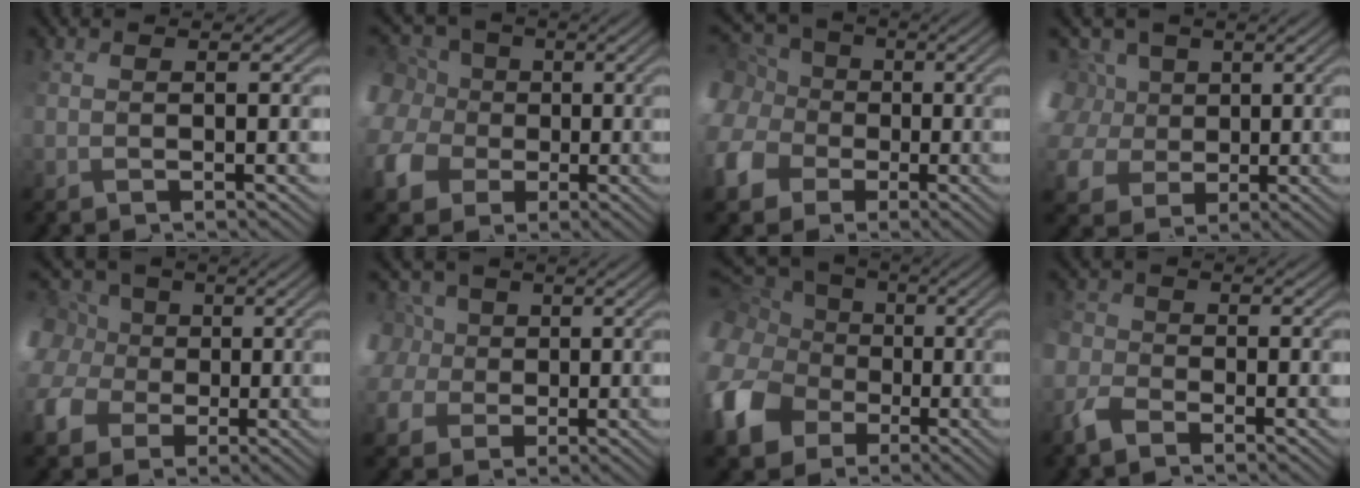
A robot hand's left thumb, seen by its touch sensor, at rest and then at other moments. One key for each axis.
{"total": 9.0, "fx": 1.4, "fy": 7.9, "fz": 4.1, "tx": -0.146, "ty": 0.022, "tz": 0.025}
{"total": 12.9, "fx": 1.6, "fy": 11.4, "fz": 5.8, "tx": -0.204, "ty": 0.015, "tz": 0.009}
{"total": 14.8, "fx": 4.4, "fy": 12.0, "fz": 7.5, "tx": -0.225, "ty": 0.033, "tz": 0.061}
{"total": 8.1, "fx": 1.4, "fy": 7.0, "fz": 3.8, "tx": -0.136, "ty": 0.024, "tz": 0.026}
{"total": 7.6, "fx": 1.7, "fy": 6.7, "fz": 3.1, "tx": -0.118, "ty": 0.020, "tz": 0.011}
{"total": 15.0, "fx": 0.3, "fy": 12.8, "fz": 7.8, "tx": -0.246, "ty": -0.020, "tz": 0.018}
{"total": 3.1, "fx": -1.9, "fy": 1.8, "fz": 1.8, "tx": -0.048, "ty": 0.007, "tz": -0.049}